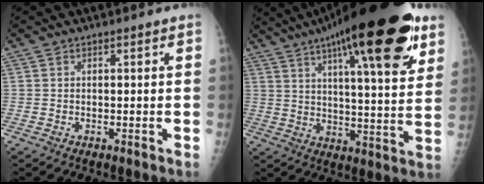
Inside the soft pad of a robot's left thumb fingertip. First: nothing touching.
{"total": 27.4, "force": [15.5, 6.7, 21.6], "torque": [-0.310, -0.026, 0.227]}